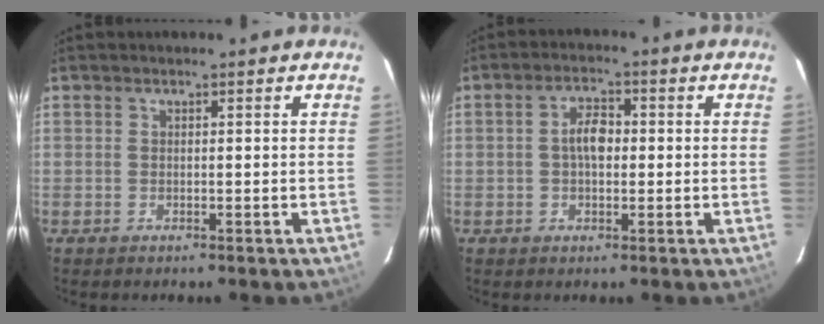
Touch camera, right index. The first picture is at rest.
{"total": 4.4, "force": [0.0, 2.4, 3.6], "torque": [-0.067, 0.012, 0.001]}